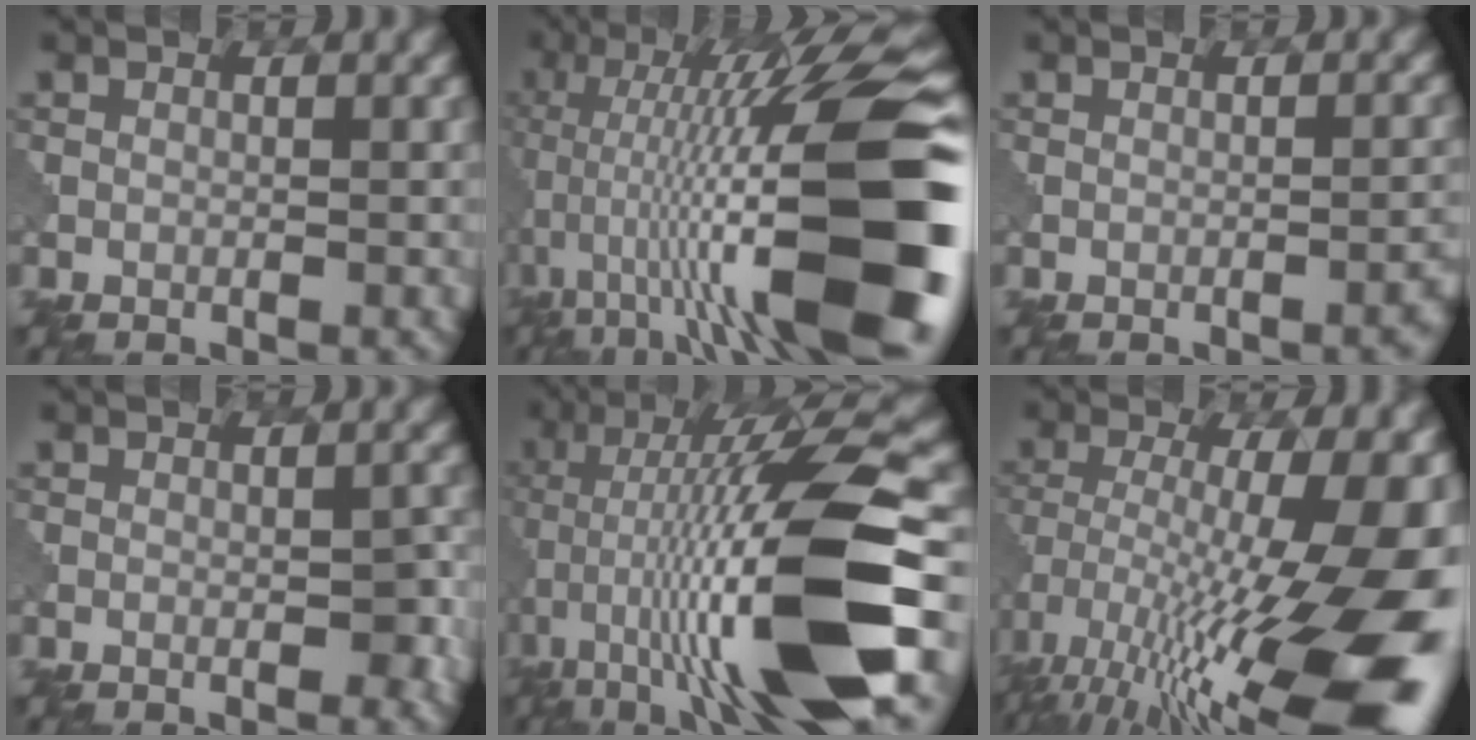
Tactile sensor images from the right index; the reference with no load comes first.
{"total": 16.6, "force": [-2.6, 4.0, 15.9], "torque": [-0.245, 0.038, -0.043]}
{"total": 1.7, "force": [-0.7, 0.6, 1.4], "torque": [-0.010, 0.006, -0.011]}
{"total": 2.0, "force": [-0.5, 0.8, 1.8], "torque": [-0.021, 0.001, -0.007]}
{"total": 14.3, "force": [-3.6, 2.7, 13.5], "torque": [-0.226, 0.016, -0.056]}
{"total": 19.1, "force": [-6.8, 5.9, 16.8], "torque": [-0.265, 0.010, -0.115]}